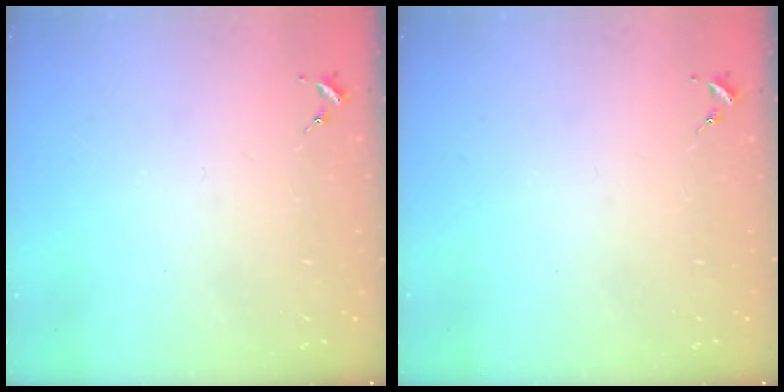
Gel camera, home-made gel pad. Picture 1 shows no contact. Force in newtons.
{"total": 0.0}